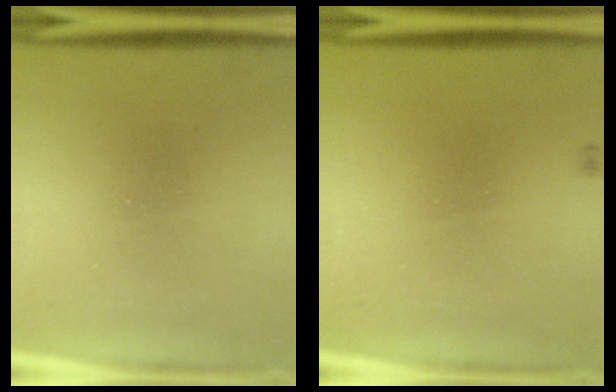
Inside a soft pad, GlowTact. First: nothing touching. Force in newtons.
{"total": 0.6}